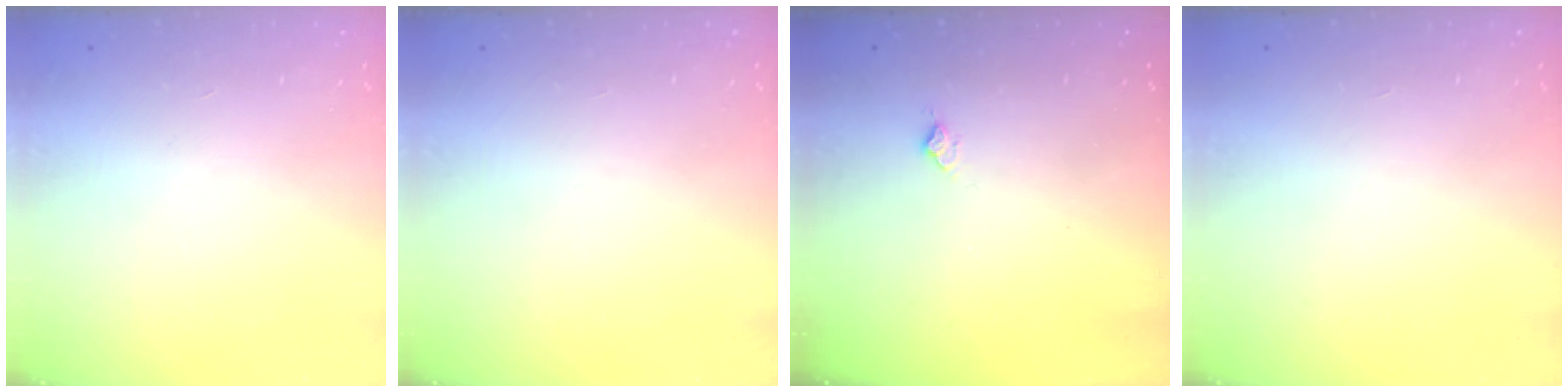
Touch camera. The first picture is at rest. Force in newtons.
{"total": 0.0}
{"total": 5.9, "press": 5.9, "slide": 0.7}
{"total": 0.0}